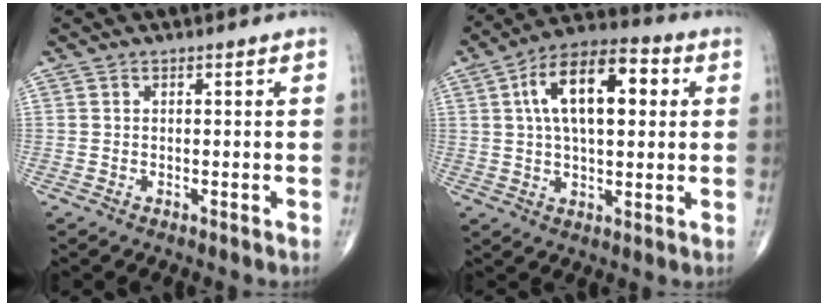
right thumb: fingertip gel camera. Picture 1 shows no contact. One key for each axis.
{"total": 15.9, "fx": 3.7, "fy": 7.7, "fz": 13.3, "tx": -0.208, "ty": 0.020, "tz": 0.054}